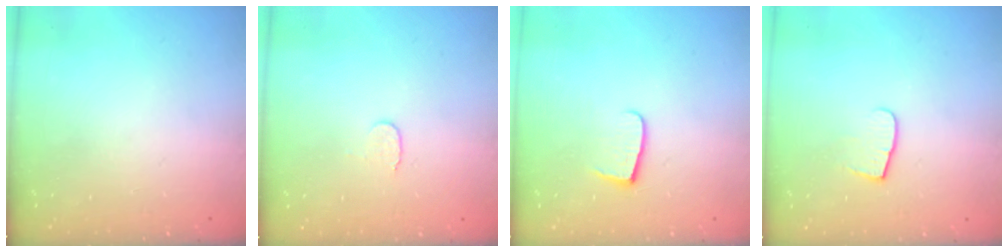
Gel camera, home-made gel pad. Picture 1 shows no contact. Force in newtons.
{"total": 3.5, "press": 3.5, "slide": 0.4}
{"total": 6.2, "press": 6.2, "slide": 0.6}
{"total": 5.7, "press": 5.7, "slide": 0.5}